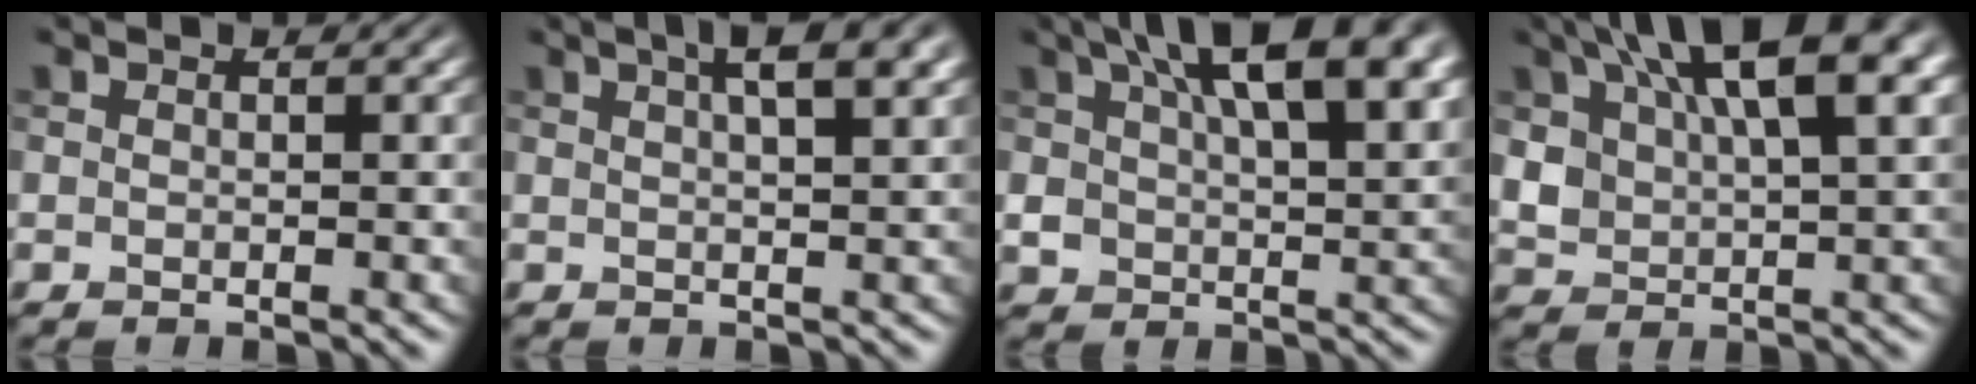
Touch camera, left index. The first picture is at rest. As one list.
[{"total": 5.9, "force": [3.2, 2.0, 4.5], "torque": [-0.037, 0.028, 0.024]}, {"total": 11.1, "force": [5.2, 5.0, 8.4], "torque": [-0.129, 0.014, 0.093]}, {"total": 12.1, "force": [6.0, 5.5, 9.0], "torque": [-0.159, 0.013, 0.112]}]